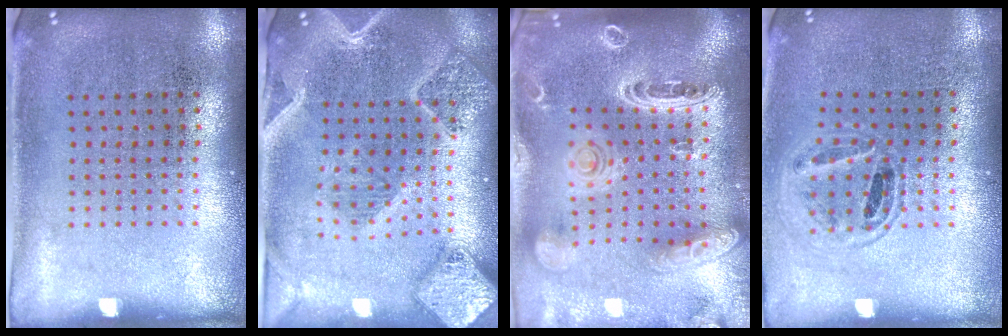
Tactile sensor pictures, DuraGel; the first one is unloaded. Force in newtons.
{"total": 2.9, "press": 2.5, "slide": 1.5}
{"total": 3.4, "press": 2.7, "slide": 2.1}
{"total": 0.9, "press": 0.9, "slide": 0.1}